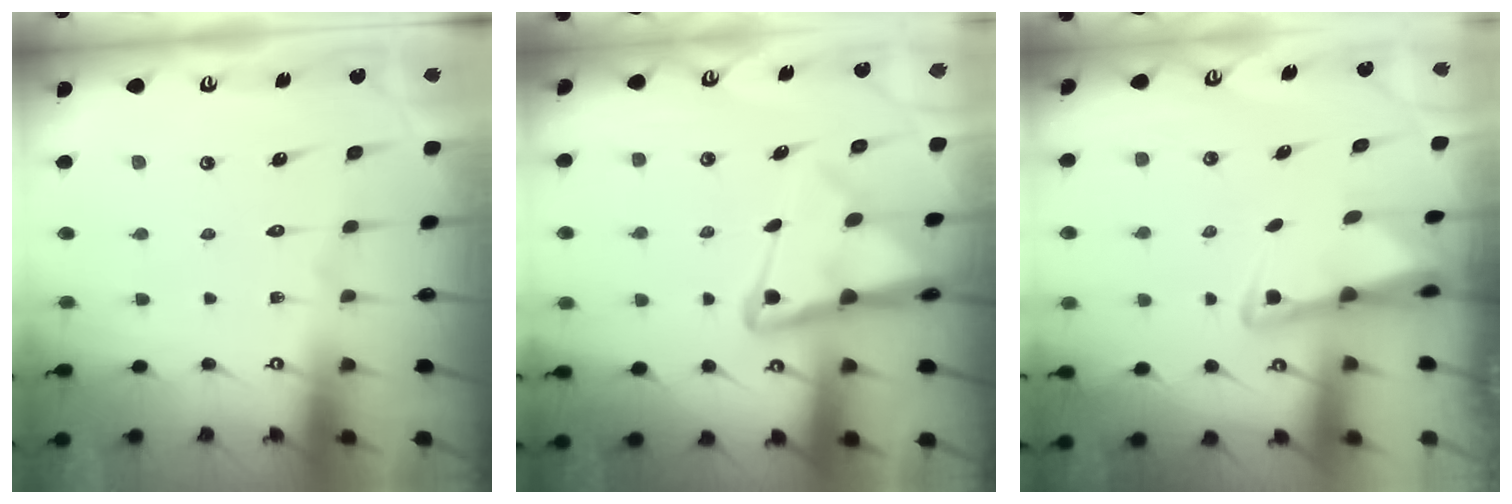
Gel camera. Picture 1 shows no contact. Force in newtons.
{"total": 9.3, "press": 9.2, "slide": 0.9}
{"total": 2.6, "press": 2.5, "slide": 0.6}